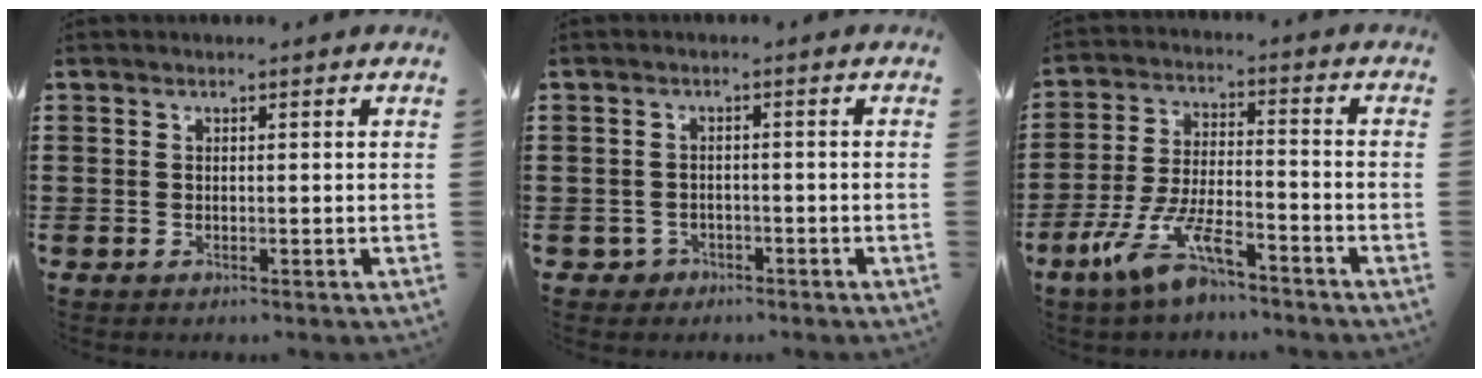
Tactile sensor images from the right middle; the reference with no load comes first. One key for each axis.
{"total": 1.8, "fx": -1.3, "fy": 1.1, "fz": 0.0, "tx": -0.008, "ty": 0.001, "tz": -0.032}
{"total": 10.1, "fx": -7.0, "fy": 2.2, "fz": 6.9, "tx": -0.153, "ty": -0.002, "tz": -0.136}